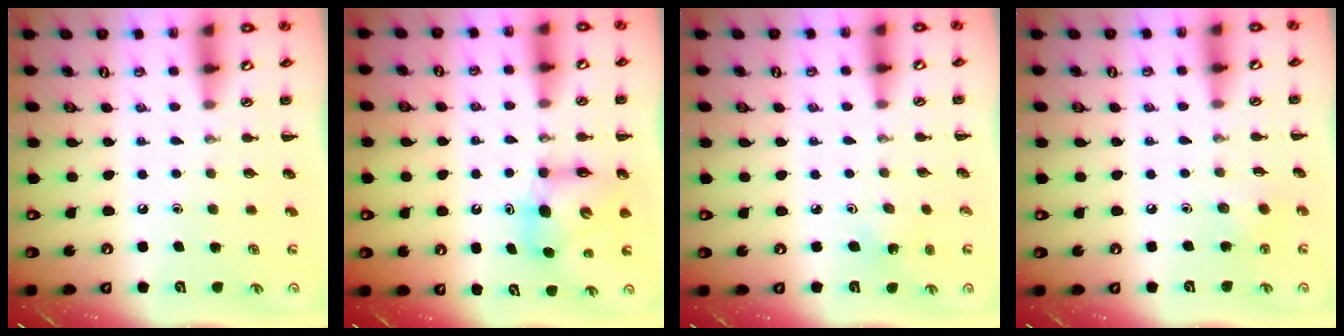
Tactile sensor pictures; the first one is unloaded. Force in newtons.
{"total": 7.3, "press": 7.2, "slide": 0.9}
{"total": 3.0, "press": 2.9, "slide": 0.9}
{"total": 2.8, "press": 2.8, "slide": 0.7}